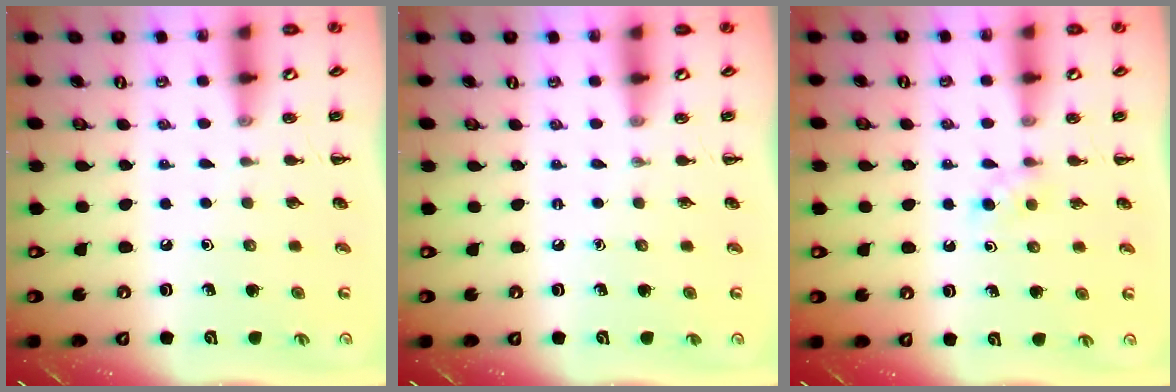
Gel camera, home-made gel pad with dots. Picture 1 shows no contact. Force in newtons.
{"total": 0.0}
{"total": 2.7, "press": 2.5, "slide": 1.0}